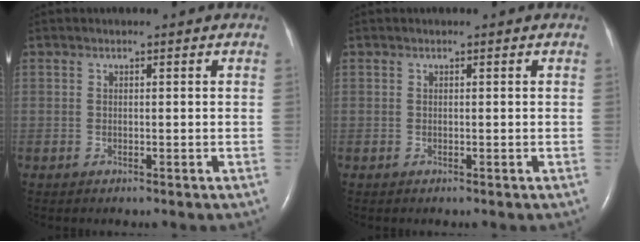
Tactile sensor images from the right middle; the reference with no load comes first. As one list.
[{"total": 0.0}]